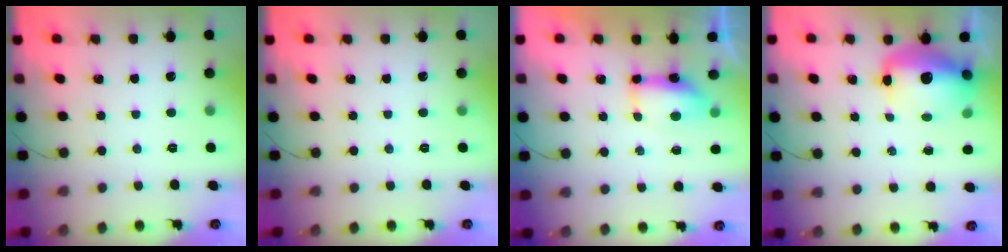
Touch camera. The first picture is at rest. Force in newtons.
{"total": 0.0}
{"total": 6.6, "press": 6.6, "slide": 0.4}
{"total": 13.0, "press": 12.7, "slide": 2.9}